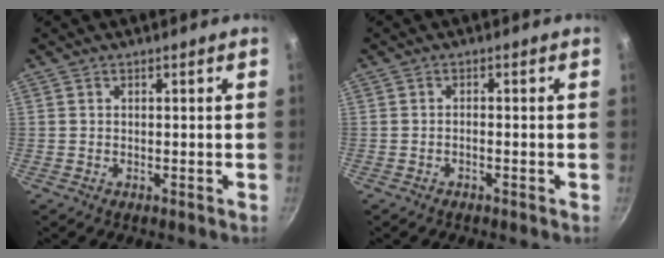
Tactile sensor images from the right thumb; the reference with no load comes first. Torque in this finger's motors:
{"motor_torque": [-0.70, 0.39, -0.35, 0.01, -0.03]}